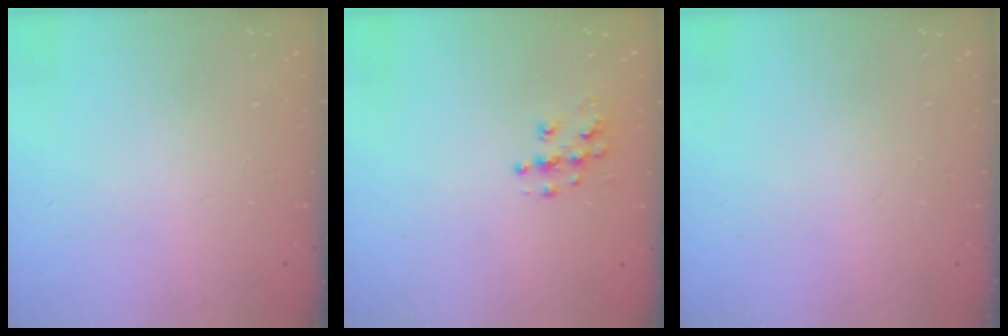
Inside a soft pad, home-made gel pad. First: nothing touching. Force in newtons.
{"total": 7.3, "press": 7.3, "slide": 0.2}
{"total": 0.0}